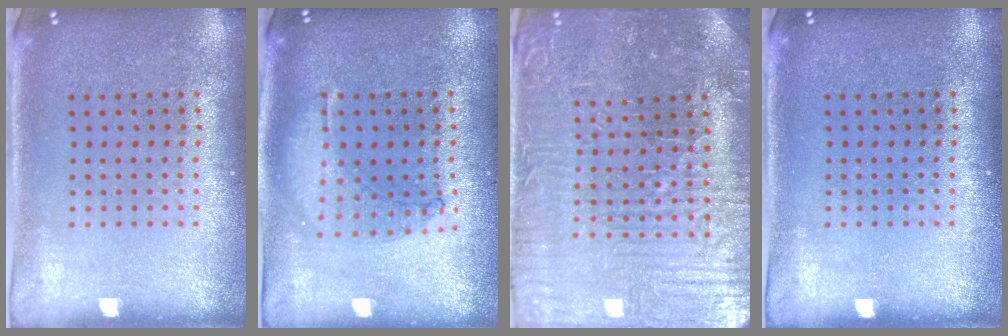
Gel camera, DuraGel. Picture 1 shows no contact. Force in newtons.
{"total": 0.9, "press": 0.9, "slide": 0.3}
{"total": 3.8, "press": 3.8, "slide": 0.4}
{"total": 0.0}